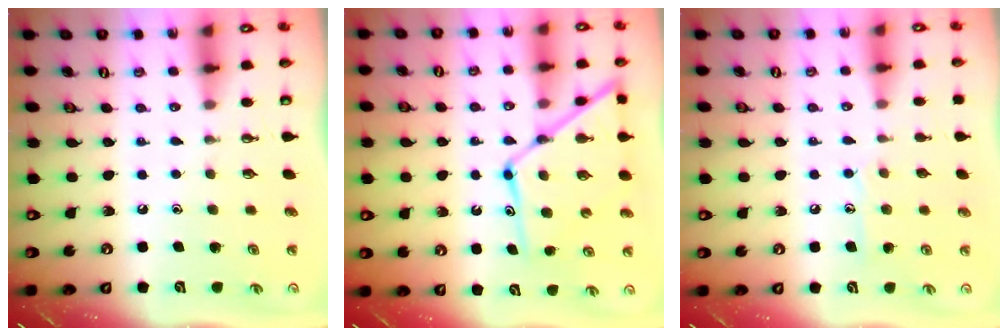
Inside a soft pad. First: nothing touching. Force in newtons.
{"total": 14.7, "press": 14.6, "slide": 1.3}
{"total": 7.4, "press": 7.4, "slide": 0.2}